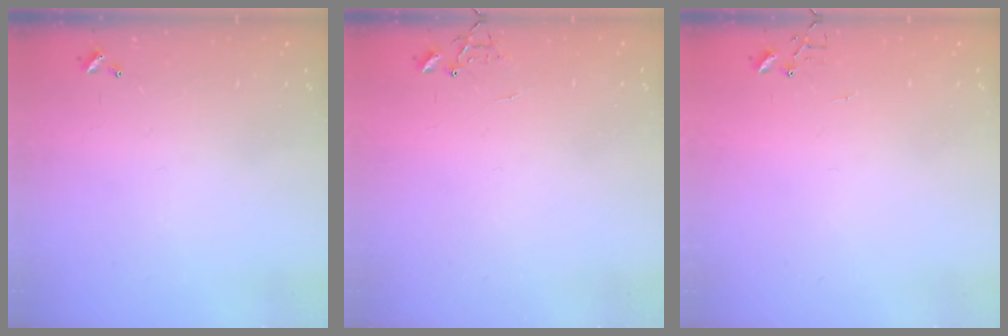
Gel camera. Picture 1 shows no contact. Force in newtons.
{"total": 6.4, "press": 6.4, "slide": 0.6}
{"total": 3.8, "press": 3.8, "slide": 0.5}